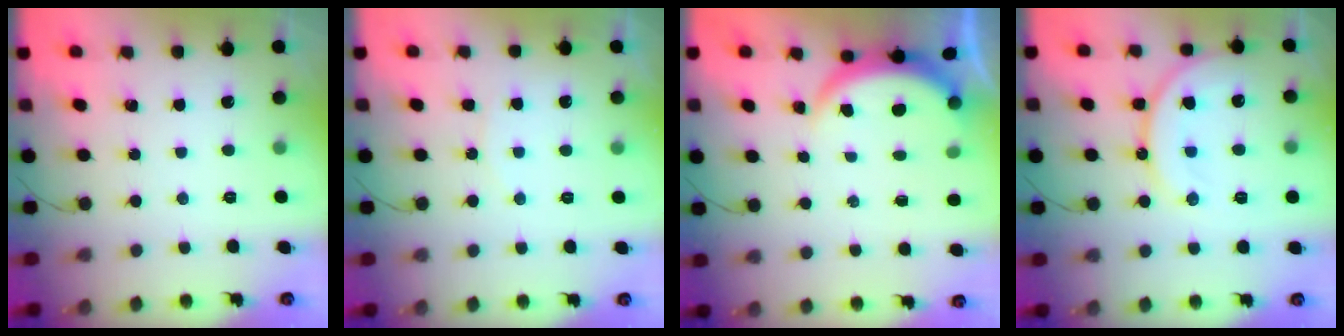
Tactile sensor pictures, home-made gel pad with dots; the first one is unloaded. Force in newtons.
{"total": 5.2, "press": 5.2, "slide": 0.4}
{"total": 3.9, "press": 3.9, "slide": 0.2}
{"total": 14.8, "press": 14.6, "slide": 1.9}